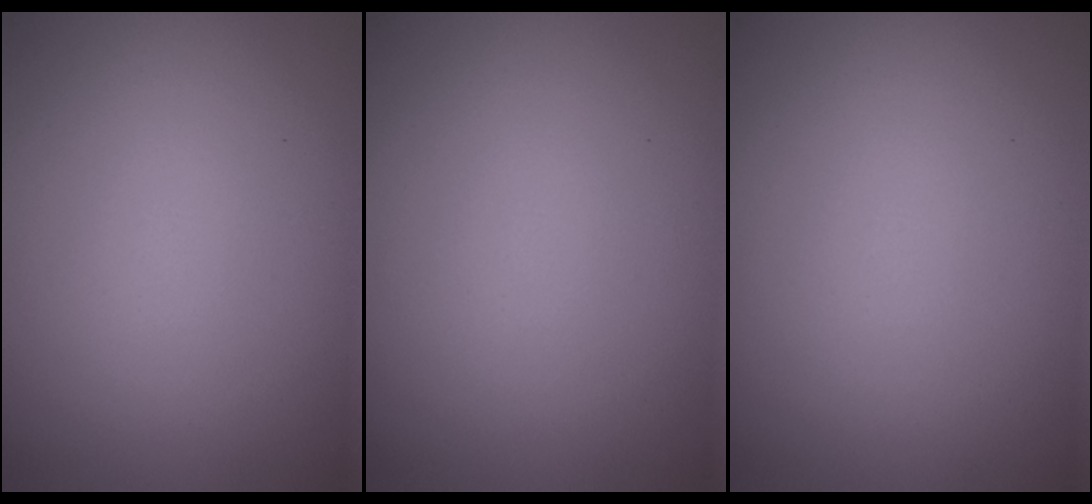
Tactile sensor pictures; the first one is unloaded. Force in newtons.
{"total": 0.0}
{"total": 0.0}